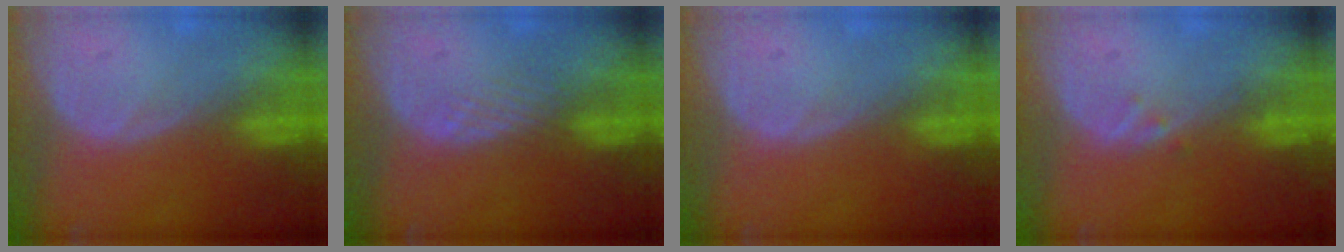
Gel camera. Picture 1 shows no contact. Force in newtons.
{"total": 1.8, "press": 1.8, "slide": 0.2}
{"total": 0.0}
{"total": 0.8, "press": 0.8, "slide": 0.1}